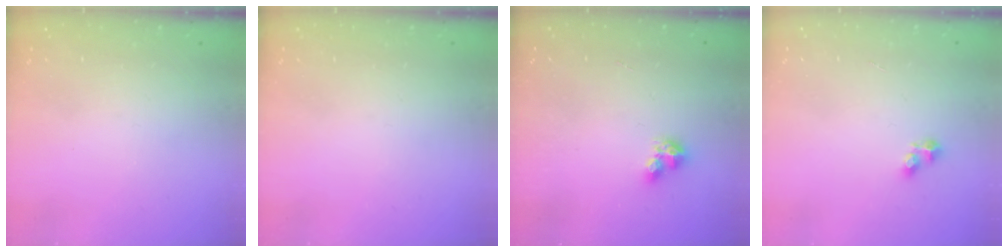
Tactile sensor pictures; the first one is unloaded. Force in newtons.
{"total": 0.0}
{"total": 5.5, "press": 5.5, "slide": 0.2}
{"total": 3.7, "press": 3.7, "slide": 0.4}